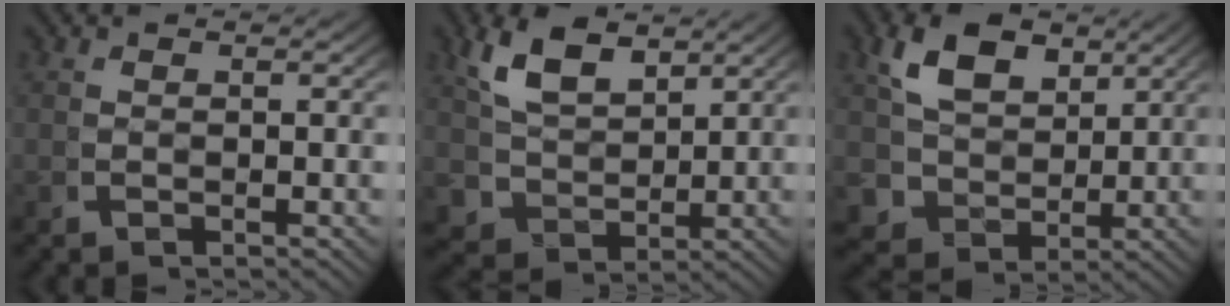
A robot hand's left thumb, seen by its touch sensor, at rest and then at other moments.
{"total": 4.7, "force": [2.4, 3.3, 2.2], "torque": [-0.068, -0.020, 0.061]}
{"total": 6.8, "force": [1.7, 5.7, 3.3], "torque": [-0.088, -0.035, 0.044]}